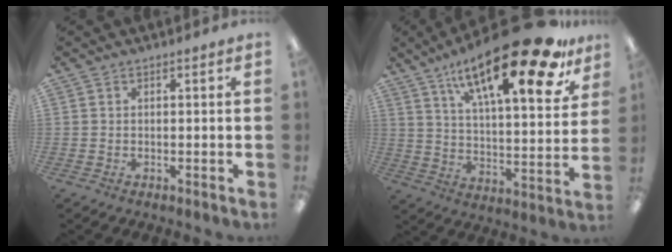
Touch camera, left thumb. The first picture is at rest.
{"total": 26.3, "force": [16.9, 7.7, 18.6], "torque": [-0.283, -0.101, 0.269]}